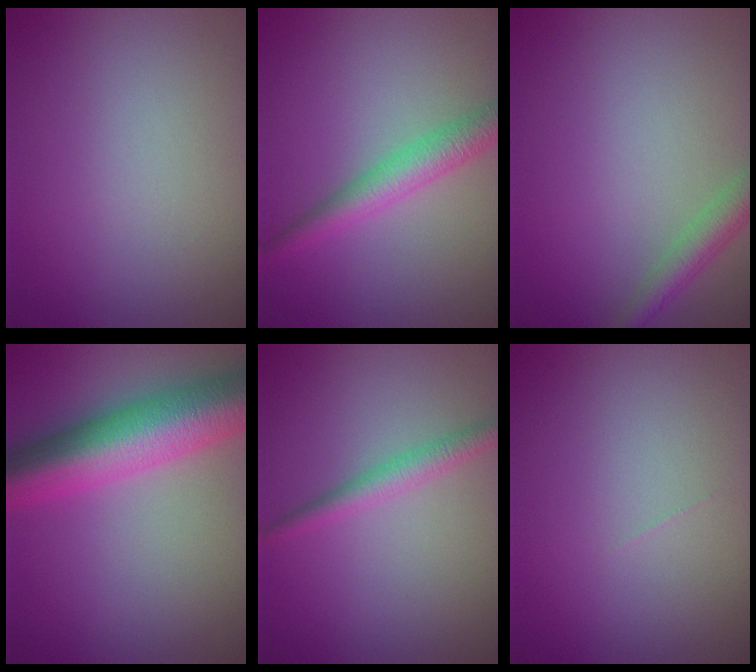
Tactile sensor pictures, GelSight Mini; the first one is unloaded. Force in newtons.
{"total": 3.4, "press": 3.4, "slide": 0.0}
{"total": 2.7, "press": 2.7, "slide": 0.1}
{"total": 9.6, "press": 9.6, "slide": 0.4}
{"total": 2.2, "press": 2.1, "slide": 0.0}
{"total": 0.0}